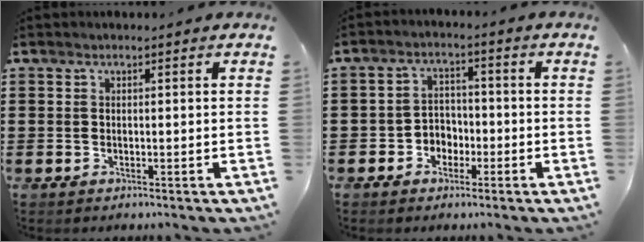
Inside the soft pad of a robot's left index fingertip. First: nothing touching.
{"total": 3.4, "force": [-2.0, 2.6, 1.1], "torque": [-0.029, 0.009, -0.044]}